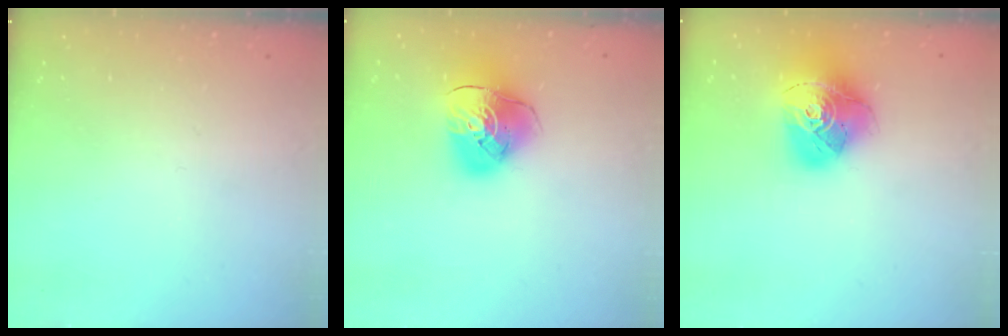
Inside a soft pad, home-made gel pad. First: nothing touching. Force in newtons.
{"total": 12.7, "press": 12.6, "slide": 1.7}
{"total": 18.0, "press": 17.9, "slide": 1.9}